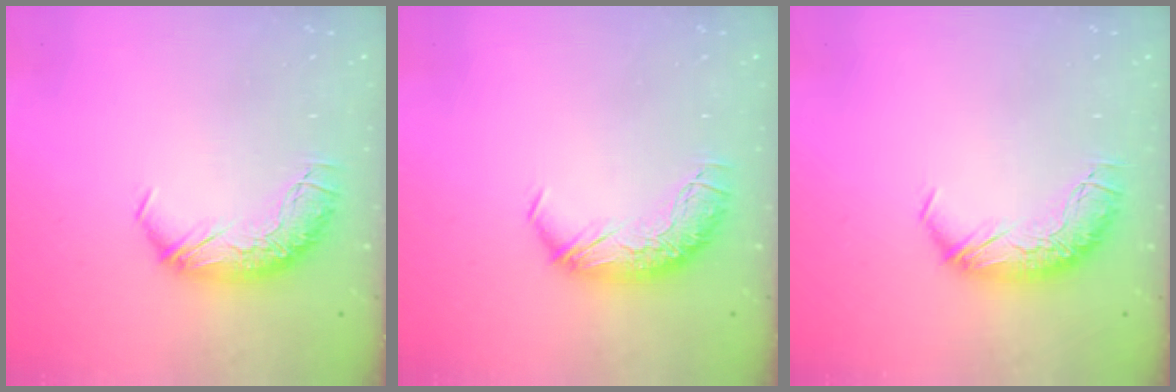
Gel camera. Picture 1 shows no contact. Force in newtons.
{"total": 0.0}
{"total": 0.0}